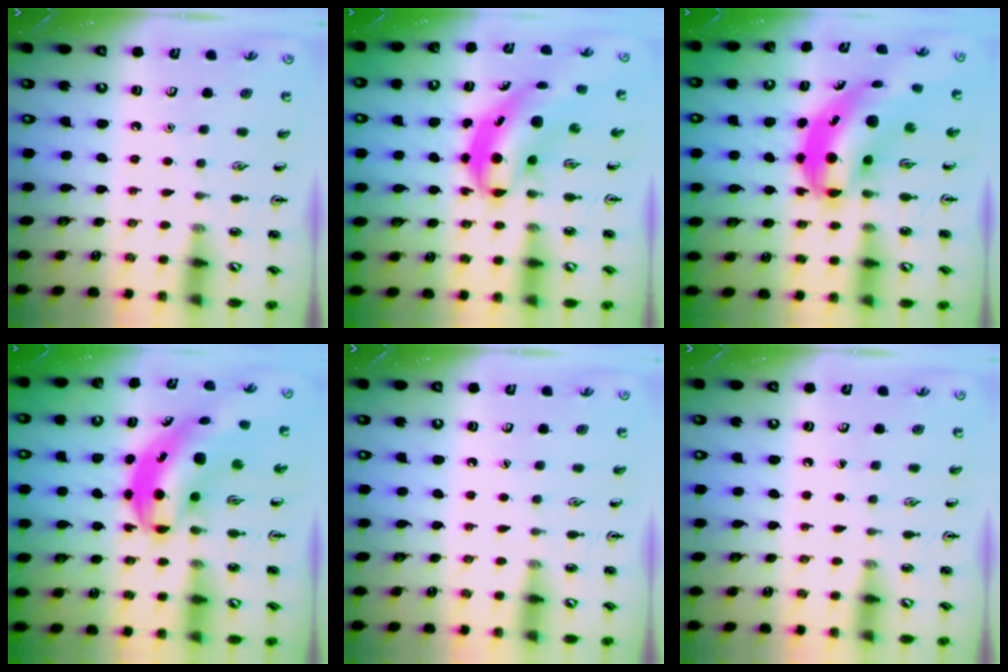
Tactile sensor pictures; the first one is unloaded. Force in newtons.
{"total": 5.7, "press": 5.6, "slide": 1.1}
{"total": 8.2, "press": 7.9, "slide": 2.1}
{"total": 7.6, "press": 7.4, "slide": 2.0}
{"total": 0.0}
{"total": 0.0}